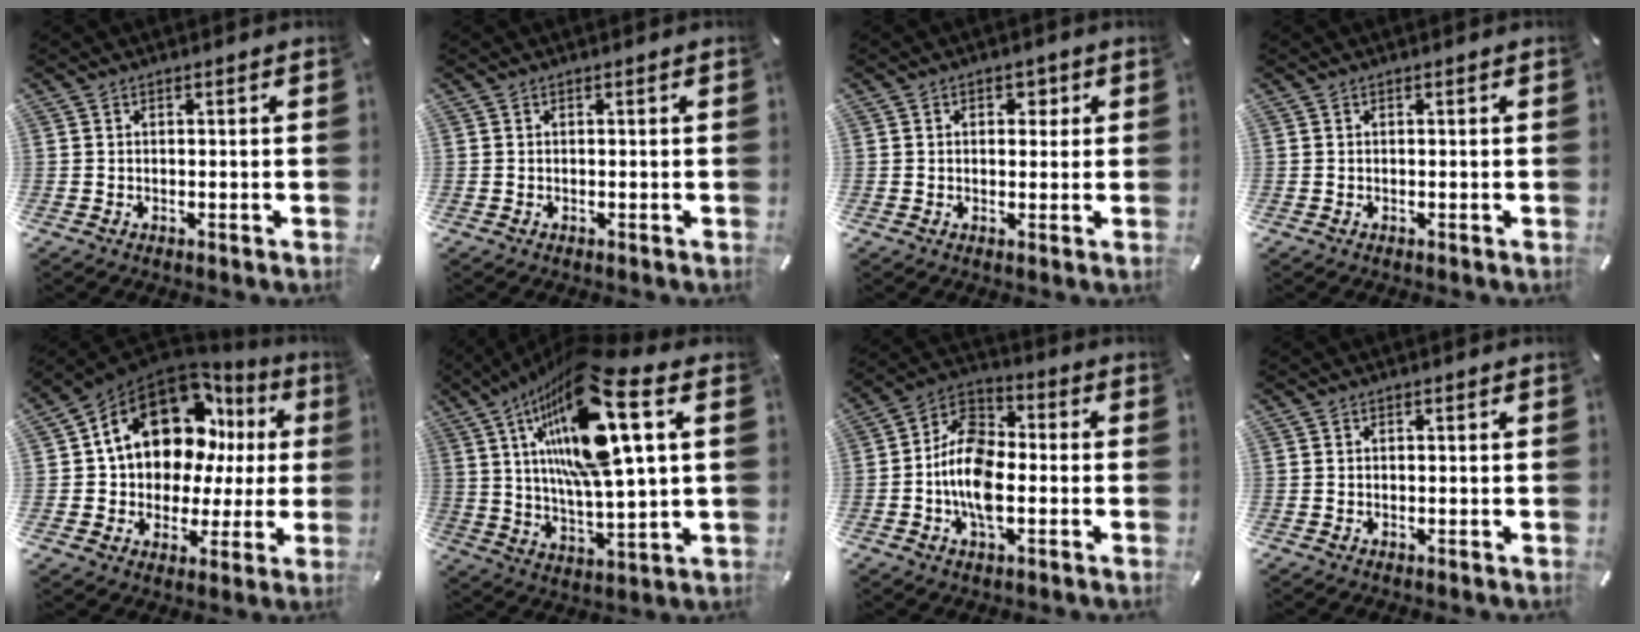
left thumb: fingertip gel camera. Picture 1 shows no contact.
{"total": 0.0}
{"total": 3.4, "force": [0.9, 2.4, 2.2], "torque": [-0.015, -0.003, 0.005]}
{"total": 0.0}
{"total": 17.7, "force": [8.1, 12.3, 9.9], "torque": [-0.185, -0.059, 0.140]}
{"total": 21.7, "force": [9.5, 4.8, 18.9], "torque": [-0.357, -0.050, 0.139]}
{"total": 12.8, "force": [-3.6, 7.8, 9.4], "torque": [-0.206, 0.014, -0.066]}
{"total": 0.0}